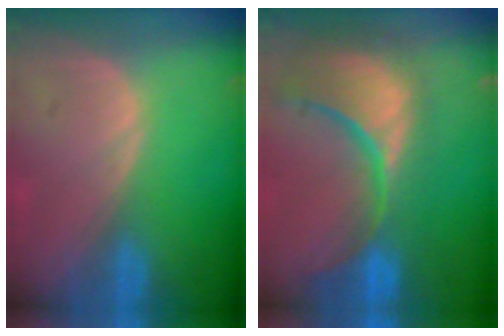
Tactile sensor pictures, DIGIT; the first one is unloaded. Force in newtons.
{"total": 15.4, "press": 12.2, "slide": 9.4}